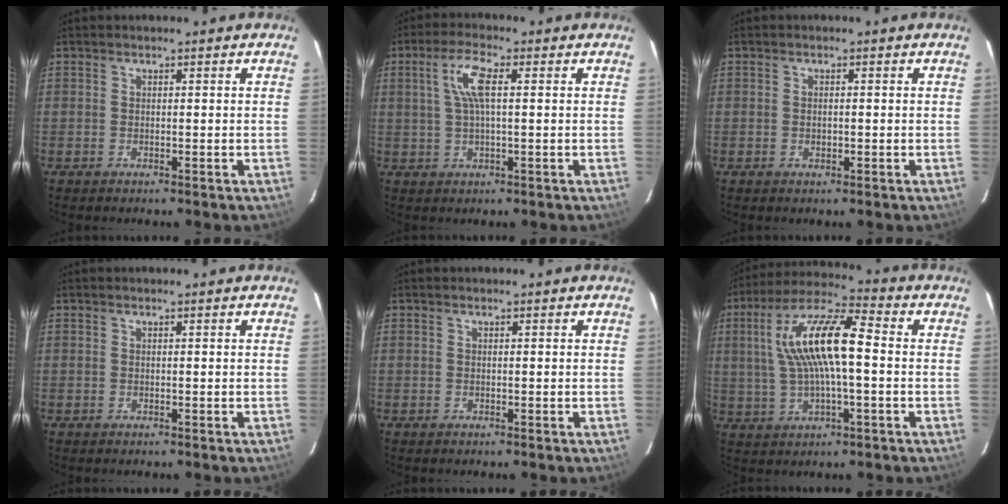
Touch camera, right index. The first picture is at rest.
{"total": 6.1, "force": [1.3, 1.4, 5.7], "torque": [-0.113, 0.009, 0.027]}
{"total": 1.3, "force": [-0.1, 0.7, 1.0], "torque": [-0.018, 0.002, -0.002]}
{"total": 0.0}
{"total": 0.0}
{"total": 14.4, "force": [1.2, 3.9, 13.8], "torque": [-0.265, 0.021, 0.019]}